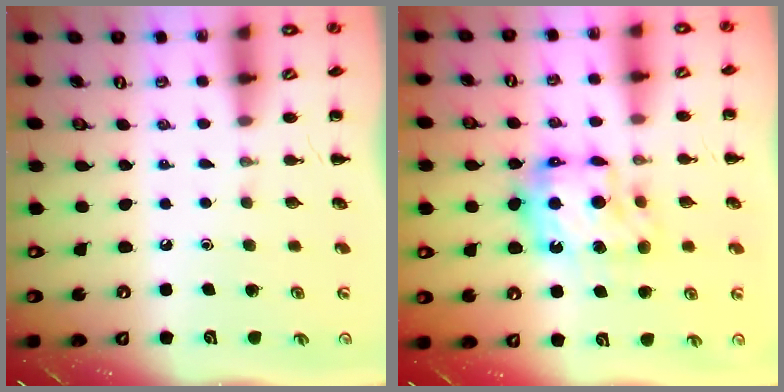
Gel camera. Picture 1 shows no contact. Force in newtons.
{"total": 12.2, "press": 12.2, "slide": 1.4}